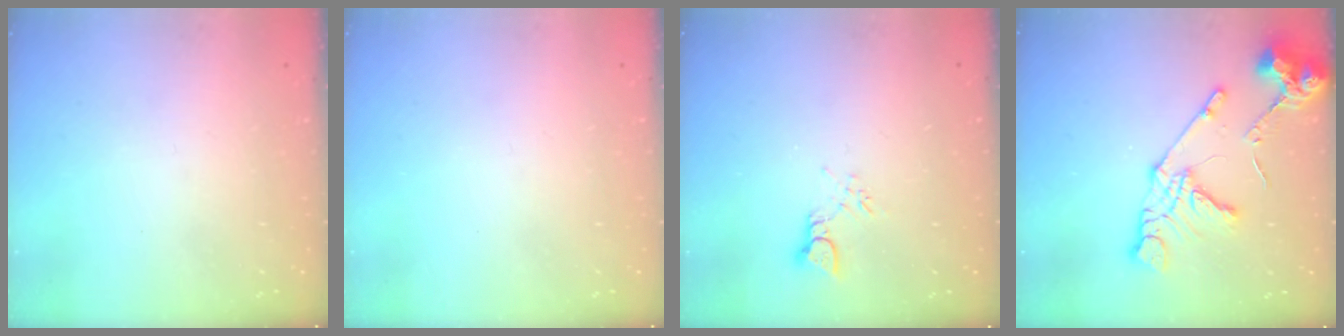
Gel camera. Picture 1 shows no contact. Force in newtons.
{"total": 0.0}
{"total": 2.8, "press": 2.8, "slide": 0.4}
{"total": 15.0, "press": 14.9, "slide": 1.9}